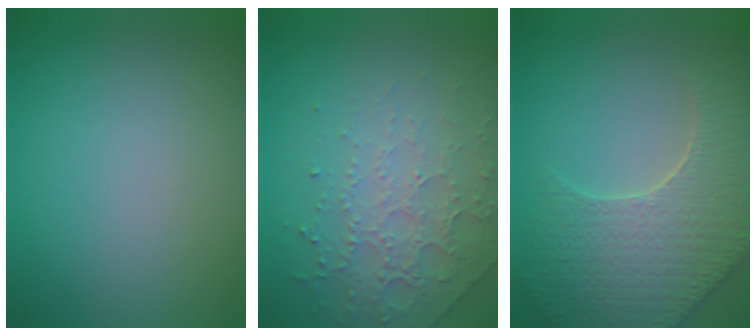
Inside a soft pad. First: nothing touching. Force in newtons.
{"total": 4.7, "press": 3.1, "slide": 3.6}
{"total": 8.4, "press": 6.1, "slide": 5.8}